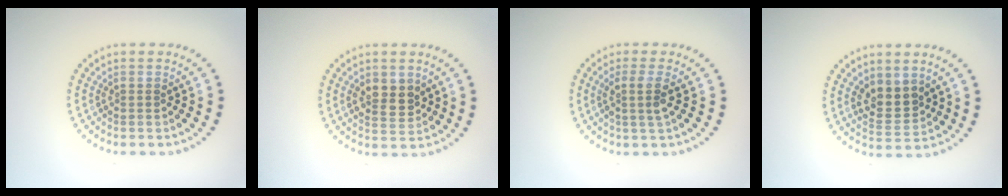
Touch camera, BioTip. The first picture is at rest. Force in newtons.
{"total": 2.9, "press": 2.8, "slide": 0.5}
{"total": 2.2, "press": 1.8, "slide": 1.3}
{"total": 3.0, "press": 2.8, "slide": 1.1}